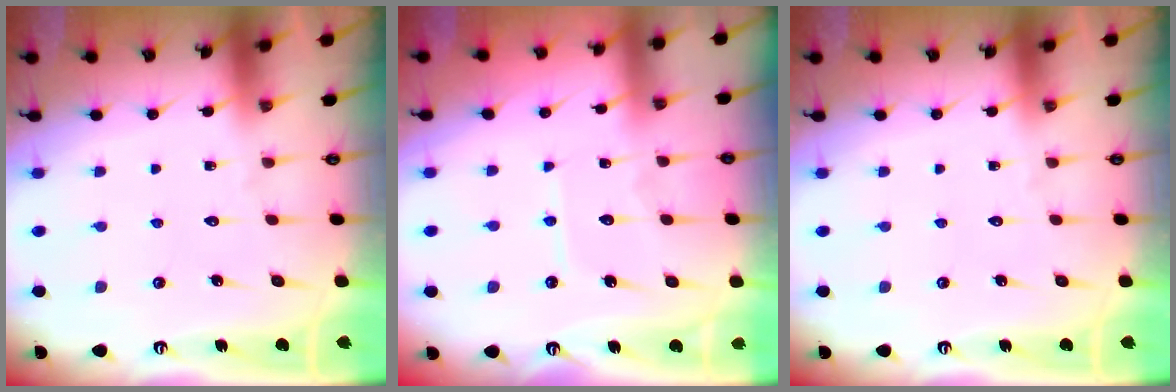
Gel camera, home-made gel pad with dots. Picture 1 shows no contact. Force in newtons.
{"total": 6.8, "press": 6.7, "slide": 0.7}
{"total": 0.0}